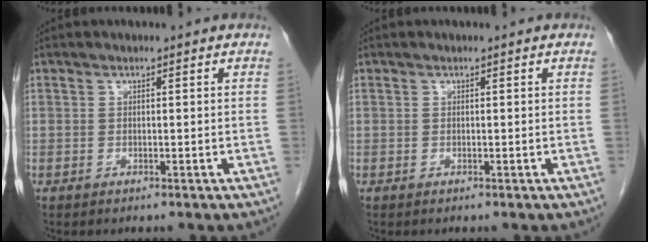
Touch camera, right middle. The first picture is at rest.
{"total": 0.0}